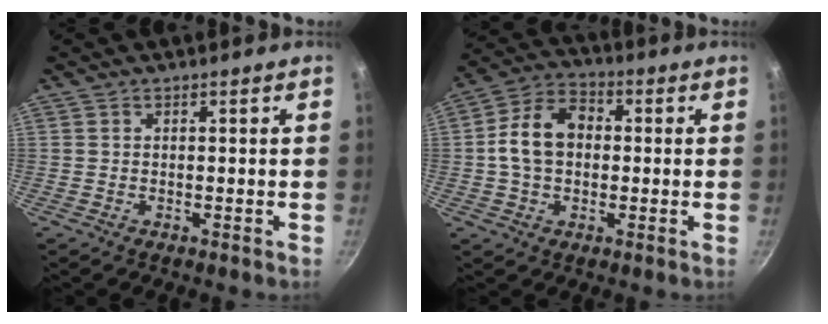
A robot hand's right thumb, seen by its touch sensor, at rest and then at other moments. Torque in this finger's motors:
{"motor_torque": [1.61, 1.79, 0.94, -0.62, 0.20]}